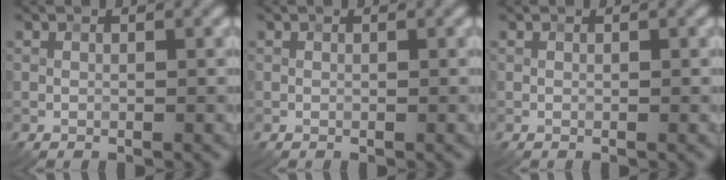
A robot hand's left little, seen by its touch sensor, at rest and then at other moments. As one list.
[{"total": 0.0}, {"total": 0.0}]